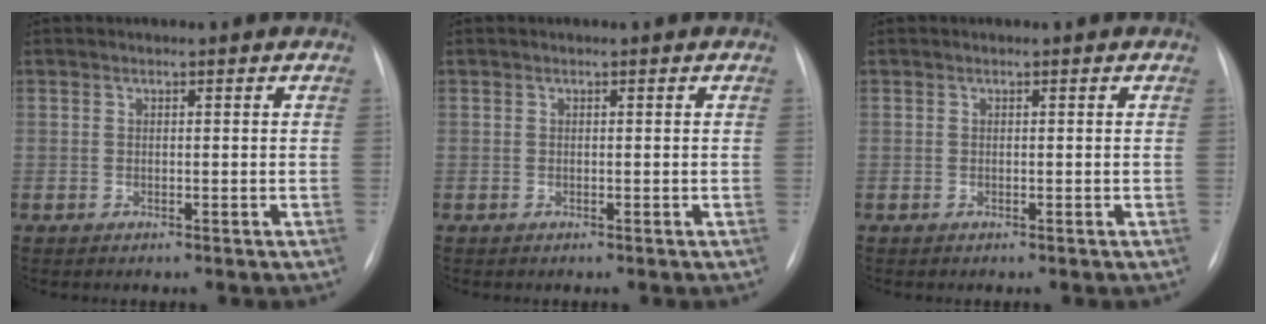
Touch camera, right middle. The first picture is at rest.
{"total": 0.0}
{"total": 0.0}